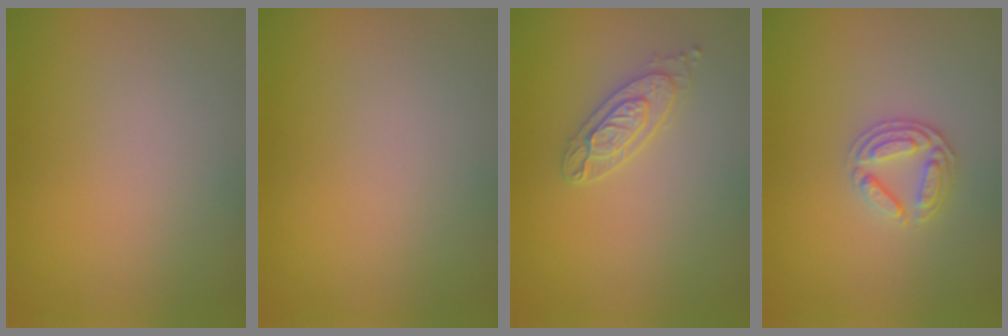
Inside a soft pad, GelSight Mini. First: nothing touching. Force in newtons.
{"total": 0.0}
{"total": 2.6, "press": 2.4, "slide": 1.1}
{"total": 2.6, "press": 2.5, "slide": 0.8}